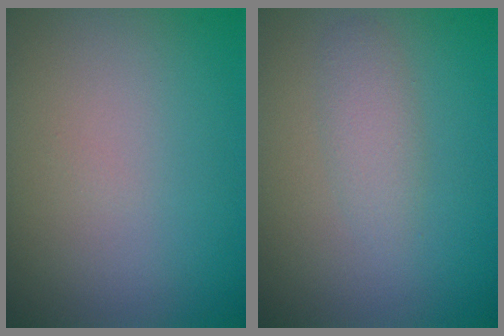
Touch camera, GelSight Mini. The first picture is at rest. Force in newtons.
{"total": 1.8, "press": 1.8, "slide": 0.0}